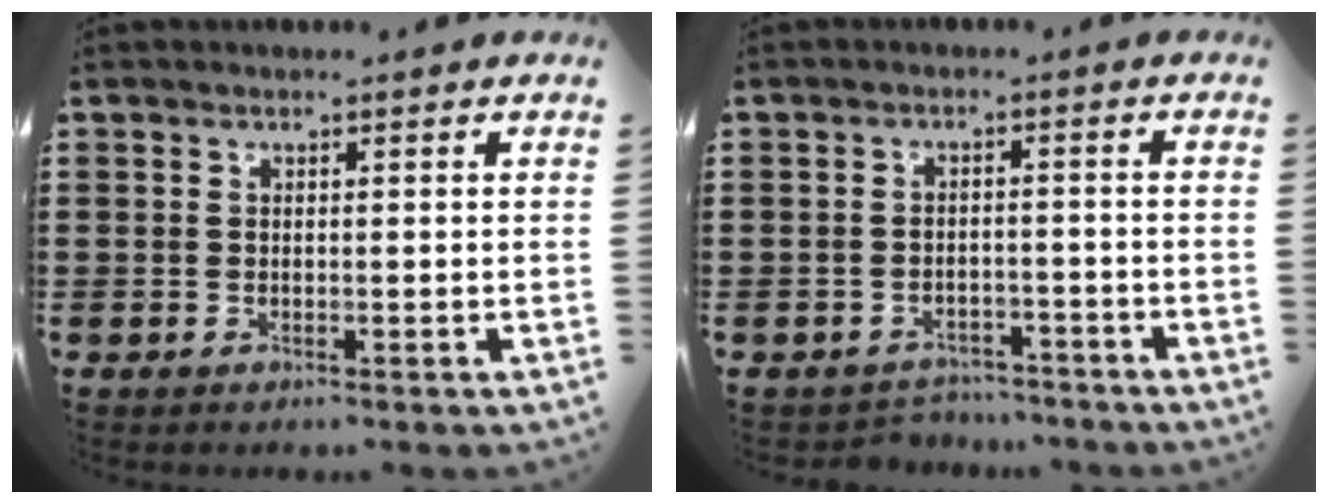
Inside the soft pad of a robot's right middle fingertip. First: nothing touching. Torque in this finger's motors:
{"motor_torque": [-0.25, 0.14, -0.02, -0.02]}